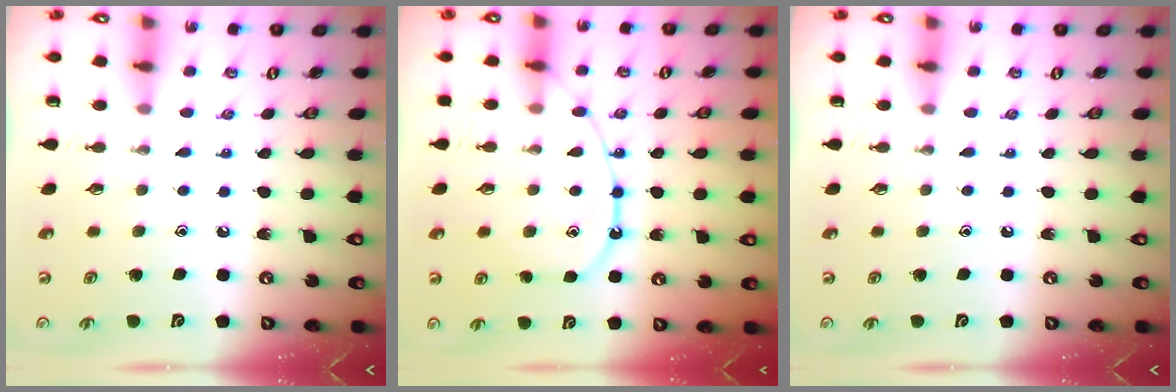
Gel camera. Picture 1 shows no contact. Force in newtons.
{"total": 11.6, "press": 11.6, "slide": 1.2}
{"total": 0.0}